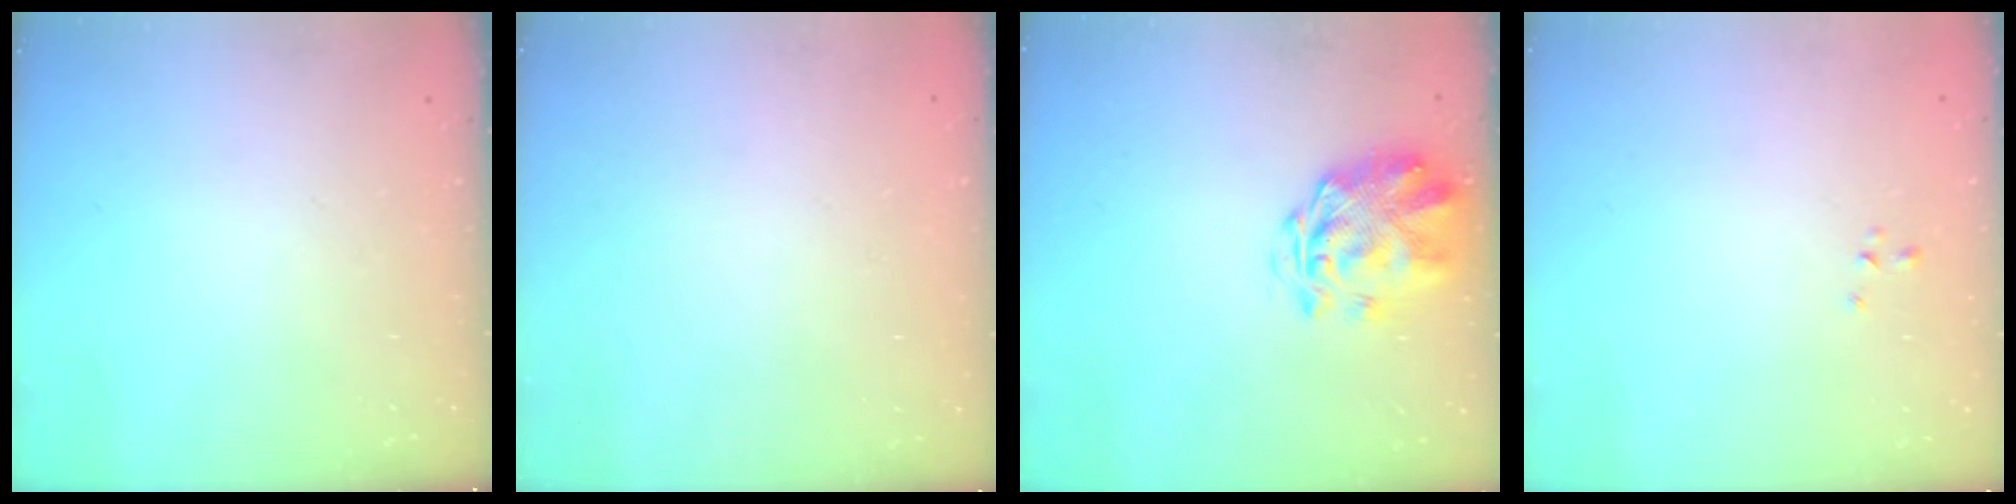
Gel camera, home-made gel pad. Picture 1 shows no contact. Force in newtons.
{"total": 1.6, "press": 1.6, "slide": 0.2}
{"total": 3.2, "press": 2.8, "slide": 1.5}
{"total": 0.6, "press": 0.3, "slide": 0.5}